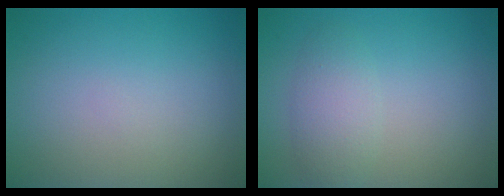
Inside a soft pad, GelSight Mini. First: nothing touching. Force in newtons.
{"total": 2.6, "press": 2.6, "slide": 0.1}